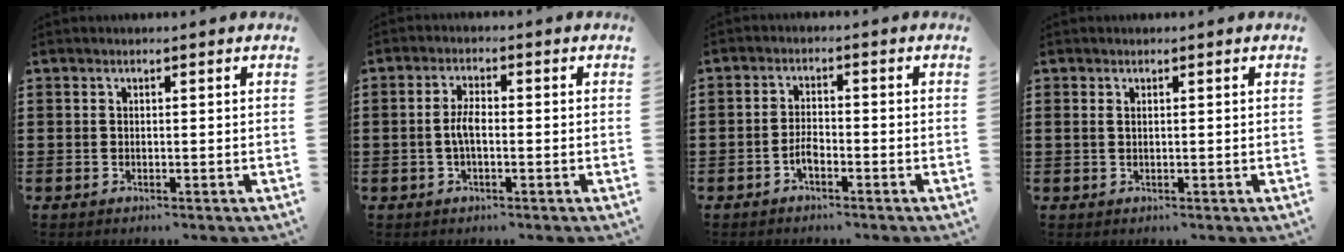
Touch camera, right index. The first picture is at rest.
{"total": 3.3, "force": [-0.6, 1.2, 3.0], "torque": [-0.071, -0.001, -0.016]}
{"total": 2.3, "force": [-1.4, 0.9, 1.6], "torque": [-0.041, -0.002, -0.029]}
{"total": 0.6, "force": [0.4, 0.0, 0.5], "torque": [-0.010, 0.001, 0.008]}